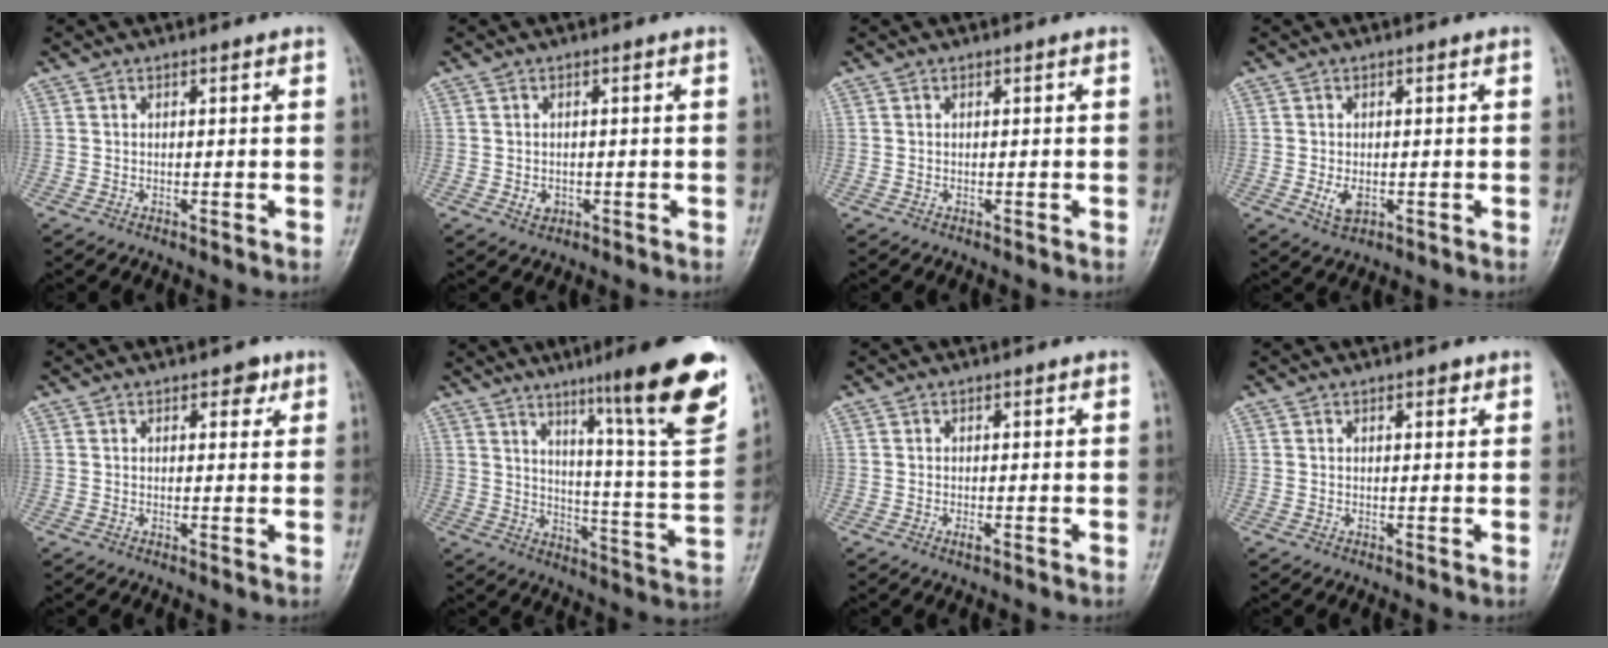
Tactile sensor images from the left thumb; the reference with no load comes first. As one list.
[{"total": 1.8, "force": [-0.4, 1.5, 0.9], "torque": [-0.008, 0.001, -0.001]}, {"total": 0.0}, {"total": 3.2, "force": [-0.5, 2.0, 2.4], "torque": [-0.042, -0.006, -0.005]}, {"total": 2.5, "force": [1.4, 1.5, 1.4], "torque": [-0.002, -0.004, 0.016]}, {"total": 21.4, "force": [12.8, 1.7, 17.1], "torque": [-0.210, -0.063, 0.187]}, {"total": 1.0, "force": [-0.2, 0.4, 1.0], "torque": [-0.015, -0.003, -0.004]}, {"total": 1.4, "force": [0.9, 0.7, 0.9], "torque": [-0.004, -0.002, 0.009]}]